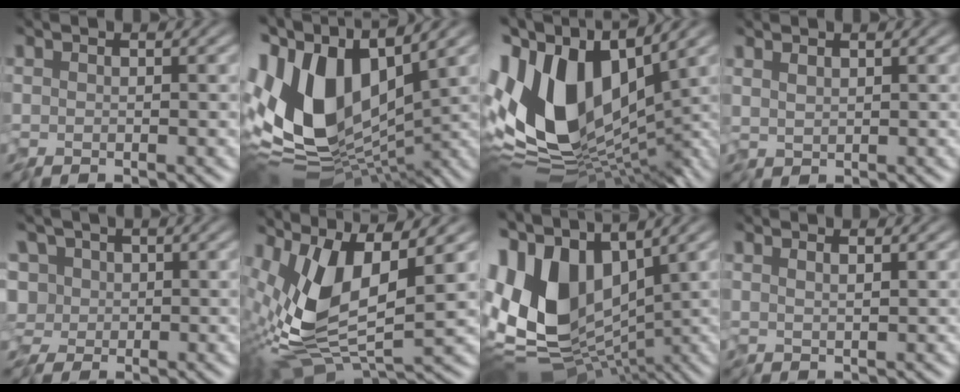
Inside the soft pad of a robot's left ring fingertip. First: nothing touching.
{"total": 13.4, "force": [0.7, 7.3, 11.2], "torque": [-0.221, 0.000, -0.004]}
{"total": 15.2, "force": [0.3, 8.3, 12.7], "torque": [-0.254, 0.007, -0.010]}
{"total": 1.2, "force": [0.6, 0.5, 0.9], "torque": [-0.023, 0.001, 0.011]}
{"total": 5.0, "force": [0.1, 3.9, 3.1], "torque": [-0.058, 0.022, -0.021]}
{"total": 9.8, "force": [1.6, 3.9, 8.8], "torque": [-0.194, -0.006, 0.023]}
{"total": 15.4, "force": [1.0, 10.0, 11.6], "torque": [-0.238, -0.003, 0.037]}
{"total": 0.6, "force": [0.3, -0.2, 0.5], "torque": [-0.010, -0.005, 0.006]}